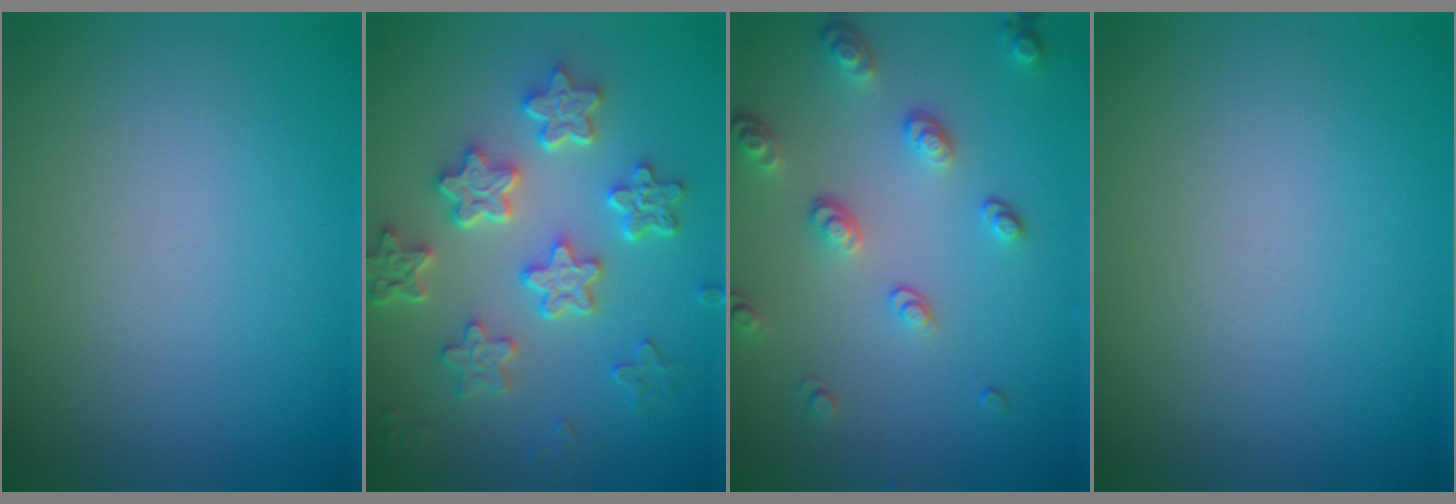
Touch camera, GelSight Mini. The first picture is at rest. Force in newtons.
{"total": 5.7, "press": 4.6, "slide": 3.4}
{"total": 3.3, "press": 2.7, "slide": 2.0}
{"total": 0.0}